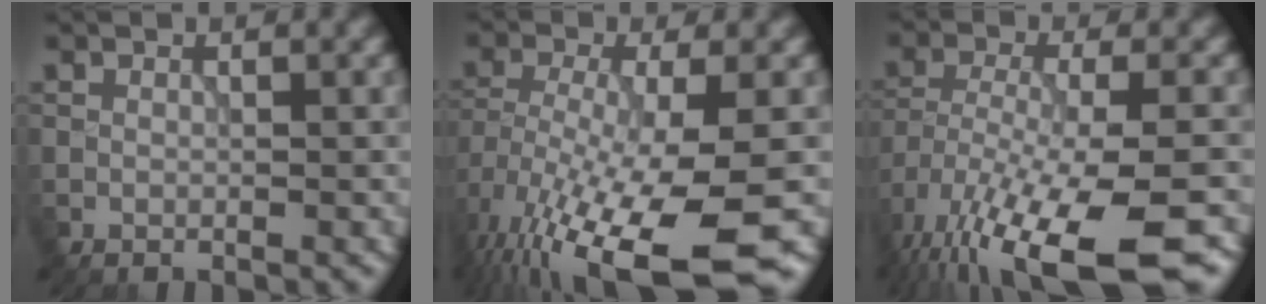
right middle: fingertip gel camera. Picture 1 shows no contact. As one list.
[{"total": 14.1, "force": [-7.6, 4.1, 11.1], "torque": [-0.237, -0.040, -0.112]}, {"total": 14.6, "force": [-9.5, 4.4, 10.2], "torque": [-0.216, -0.052, -0.134]}]